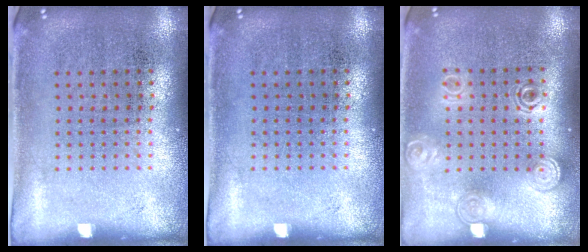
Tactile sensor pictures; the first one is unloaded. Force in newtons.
{"total": 0.0}
{"total": 1.5, "press": 1.2, "slide": 0.9}